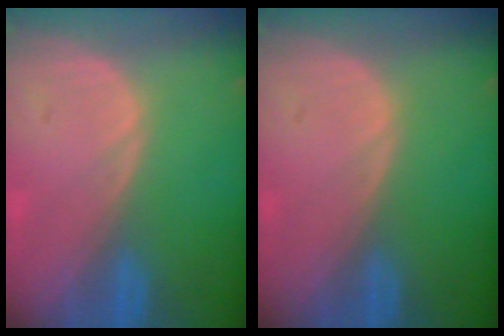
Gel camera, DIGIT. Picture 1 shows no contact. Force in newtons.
{"total": 0.0}